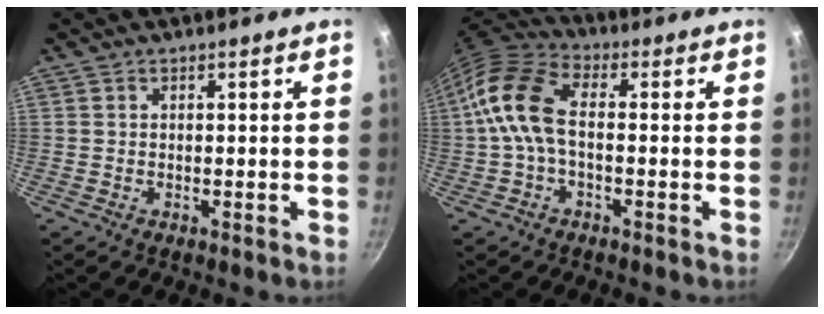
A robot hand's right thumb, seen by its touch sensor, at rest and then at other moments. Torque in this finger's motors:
{"motor_torque": [0.43, 0.22, 1.78, -0.32, 0.55]}